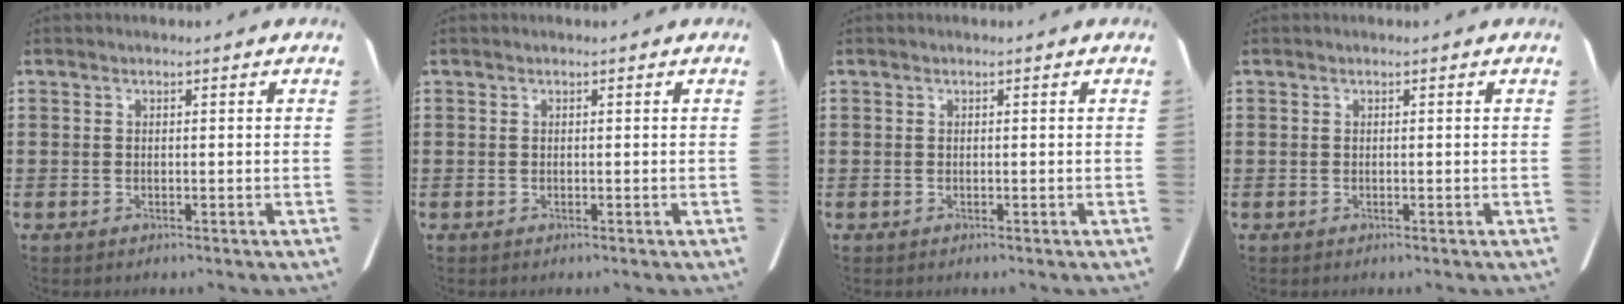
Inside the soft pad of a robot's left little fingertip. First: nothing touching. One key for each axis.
{"total": 0.0}
{"total": 0.0}
{"total": 0.0}